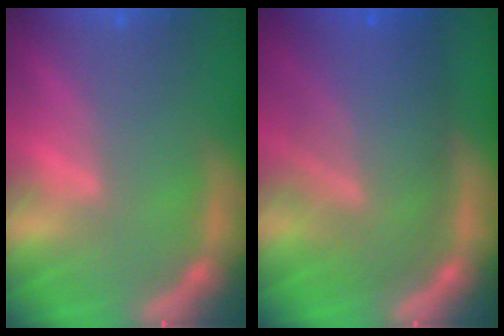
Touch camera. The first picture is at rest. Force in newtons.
{"total": 9.5}